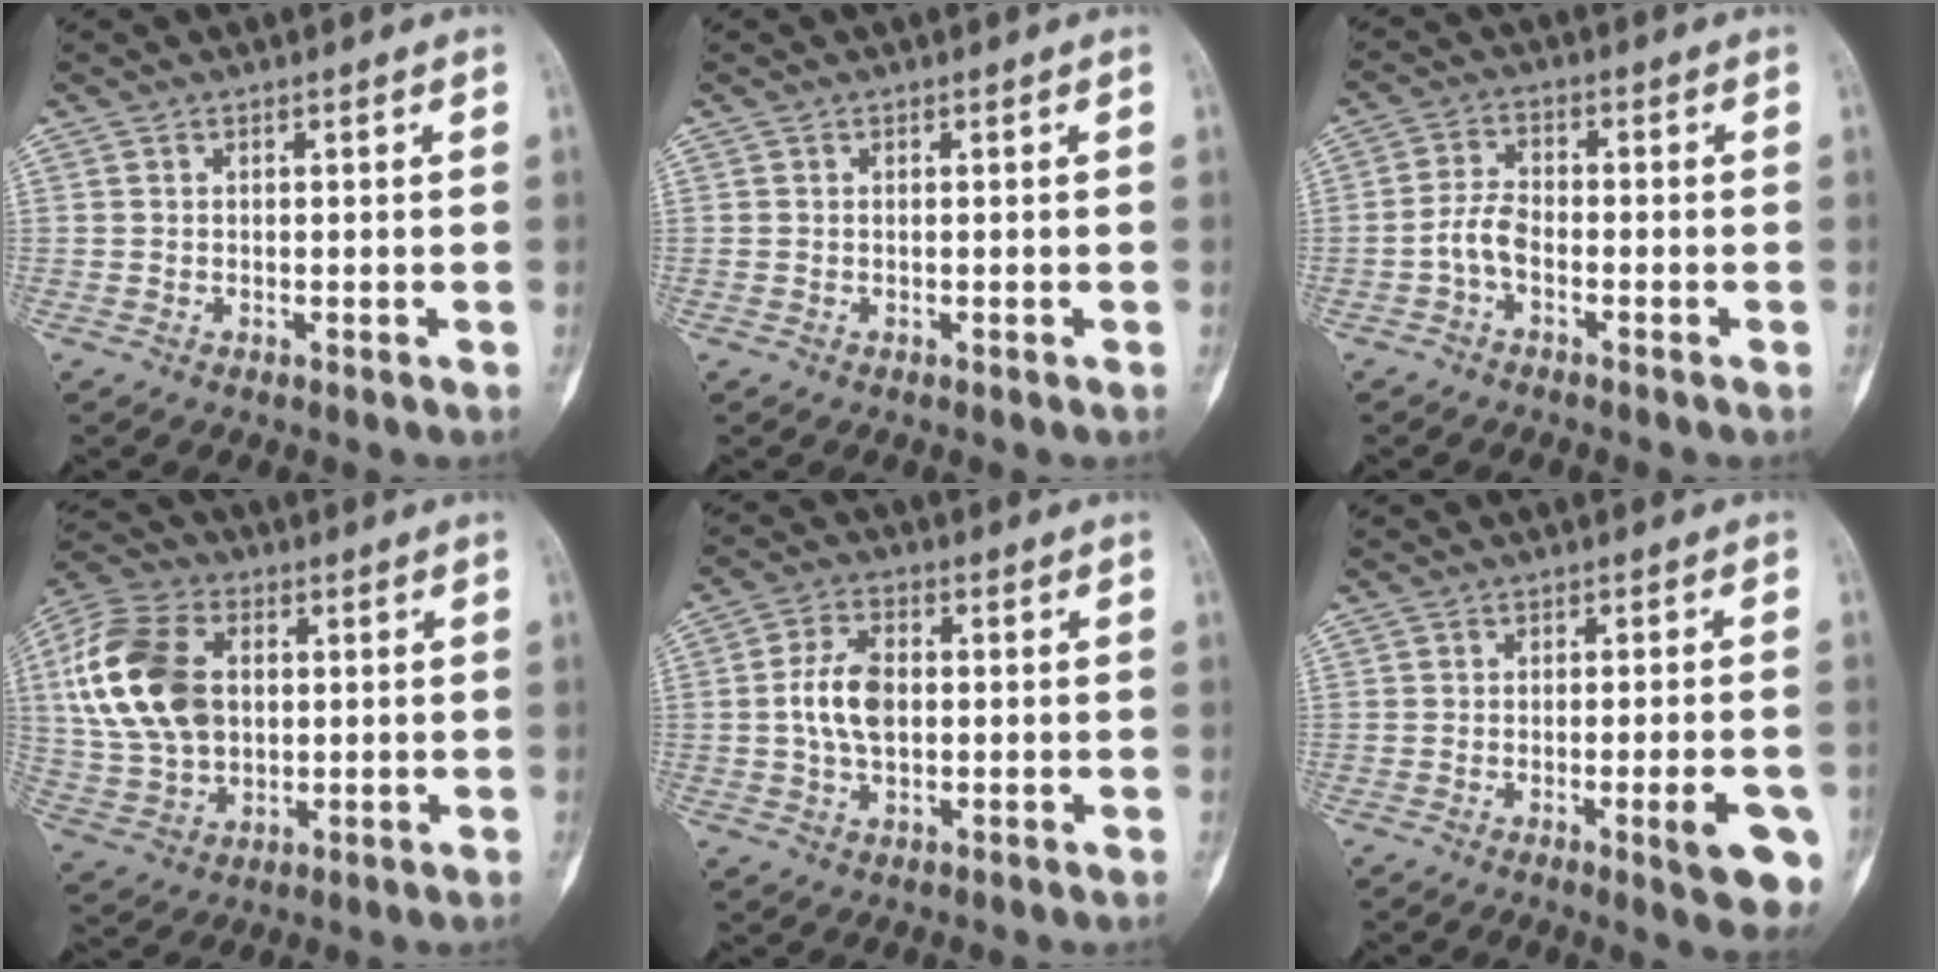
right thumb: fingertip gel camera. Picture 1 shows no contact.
{"total": 0.0}
{"total": 4.0, "force": [-1.8, 2.0, 3.0], "torque": [-0.062, 0.020, -0.041]}
{"total": 18.3, "force": [2.9, 12.7, 12.9], "torque": [-0.246, 0.007, 0.056]}
{"total": 7.8, "force": [0.1, 4.7, 6.3], "torque": [-0.117, 0.010, -0.002]}
{"total": 8.7, "force": [-3.1, 1.7, 8.0], "torque": [-0.088, 0.001, -0.035]}